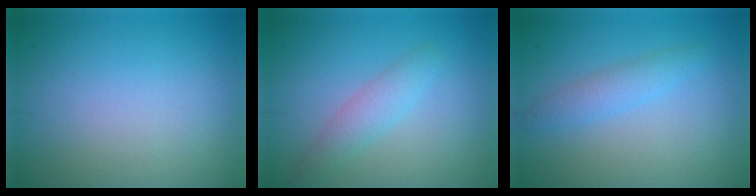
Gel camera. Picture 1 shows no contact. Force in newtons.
{"total": 2.4, "press": 2.4, "slide": 0.1}
{"total": 2.1, "press": 2.1, "slide": 0.0}